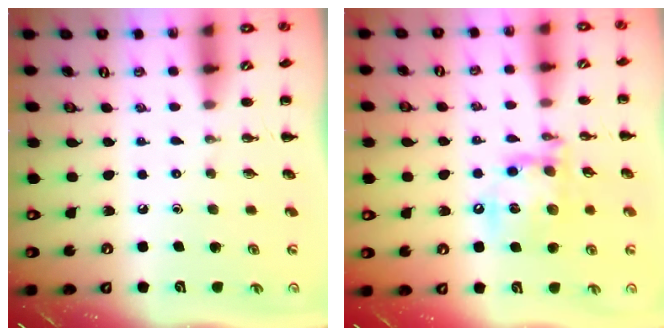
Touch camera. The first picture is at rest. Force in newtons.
{"total": 15.6, "press": 15.5, "slide": 2.2}